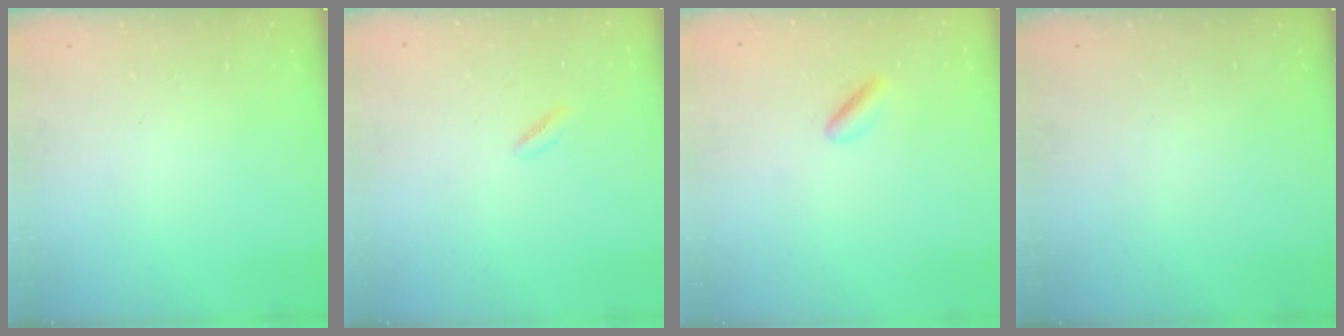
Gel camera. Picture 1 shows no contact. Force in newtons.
{"total": 1.1, "press": 0.9, "slide": 0.5}
{"total": 2.5, "press": 2.4, "slide": 0.8}
{"total": 0.0}